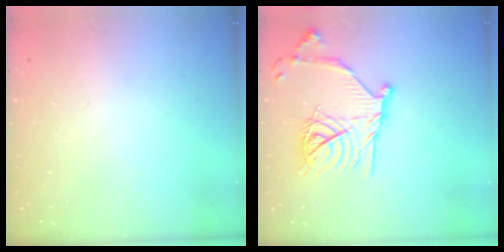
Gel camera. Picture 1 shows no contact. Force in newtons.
{"total": 19.4, "press": 19.3, "slide": 1.5}